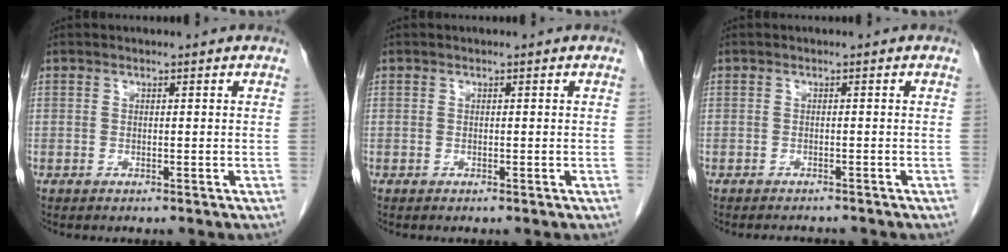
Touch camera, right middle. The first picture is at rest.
{"total": 0.0}
{"total": 2.7, "force": [-2.6, 0.4, 0.5], "torque": [-0.005, -0.005, -0.033]}